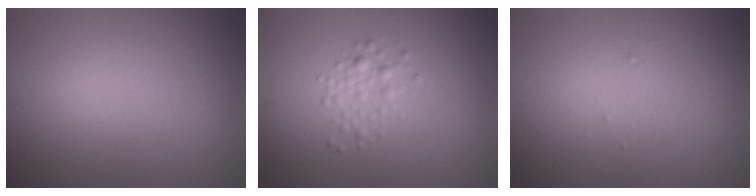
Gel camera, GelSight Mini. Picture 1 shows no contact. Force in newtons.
{"total": 1.7, "press": 1.7, "slide": 0.1}
{"total": 0.0}